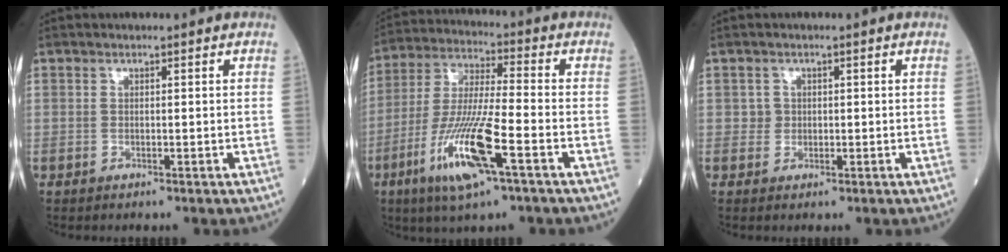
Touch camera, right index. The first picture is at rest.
{"total": 13.7, "force": [-6.0, 1.0, 12.3], "torque": [-0.256, -0.019, -0.109]}
{"total": 1.2, "force": [0.1, 1.2, 0.0], "torque": [0.007, 0.006, 0.003]}